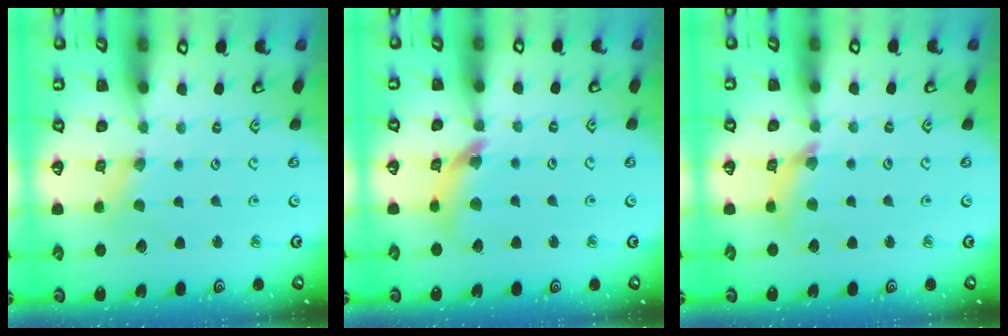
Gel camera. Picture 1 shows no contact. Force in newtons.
{"total": 11.8, "press": 11.7, "slide": 1.5}
{"total": 7.8, "press": 7.8, "slide": 0.8}